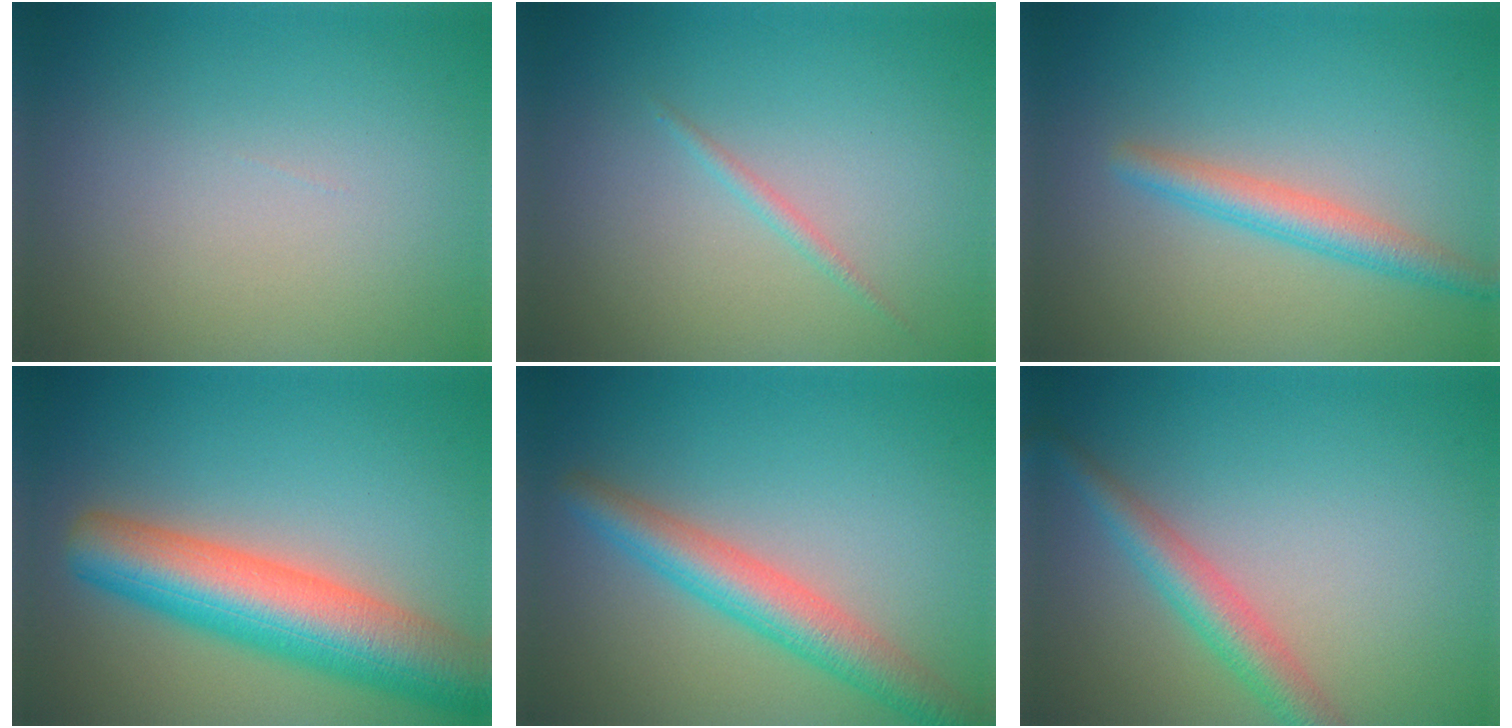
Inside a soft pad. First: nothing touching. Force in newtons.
{"total": 0.8, "press": 0.8, "slide": 0.0}
{"total": 2.8, "press": 2.8, "slide": 0.1}
{"total": 9.6, "press": 9.6, "slide": 0.3}
{"total": 4.9, "press": 4.9, "slide": 0.3}
{"total": 3.4, "press": 3.4, "slide": 0.1}